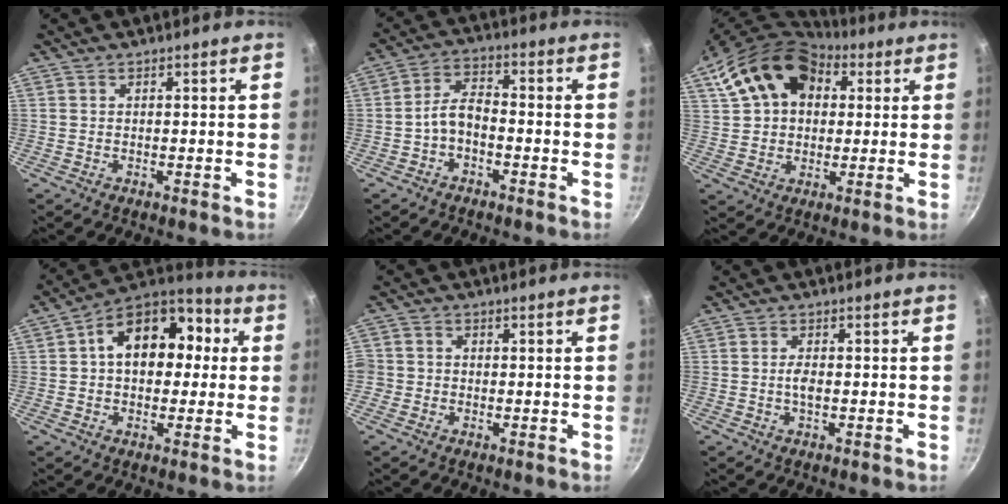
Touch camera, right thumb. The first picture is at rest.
{"total": 5.4, "force": [-2.1, 3.1, 4.0], "torque": [-0.068, 0.037, -0.044]}
{"total": 18.6, "force": [7.4, 12.9, 11.2], "torque": [-0.192, 0.019, 0.119]}
{"total": 16.6, "force": [2.5, 11.7, 11.5], "torque": [-0.133, 0.038, 0.021]}
{"total": 2.9, "force": [-0.6, 2.7, 0.9], "torque": [-0.009, 0.010, -0.018]}
{"total": 2.3, "force": [-0.2, 1.0, 2.0], "torque": [-0.041, 0.003, -0.007]}